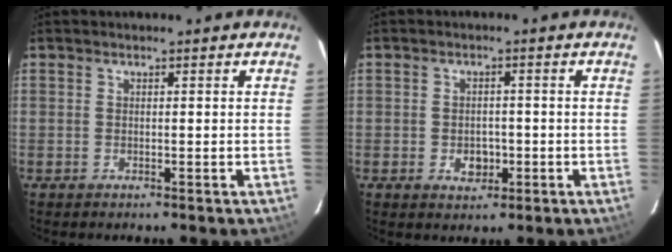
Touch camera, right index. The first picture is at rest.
{"total": 3.8, "force": [-1.1, 3.0, 2.0], "torque": [-0.038, 0.004, -0.011]}